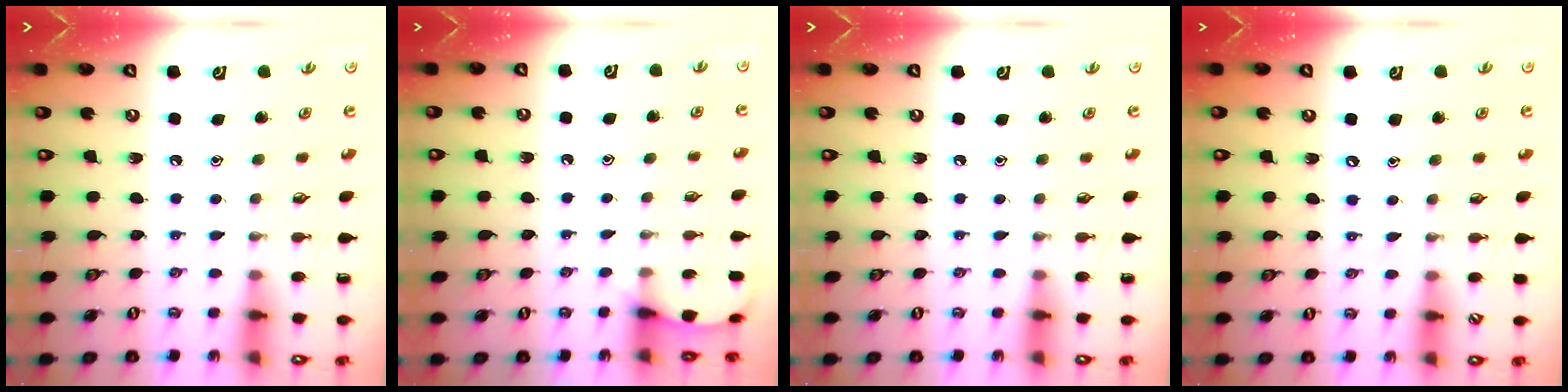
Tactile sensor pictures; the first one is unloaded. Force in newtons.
{"total": 3.5, "press": 3.5, "slide": 0.5}
{"total": 0.0}
{"total": 3.8, "press": 3.8, "slide": 0.5}